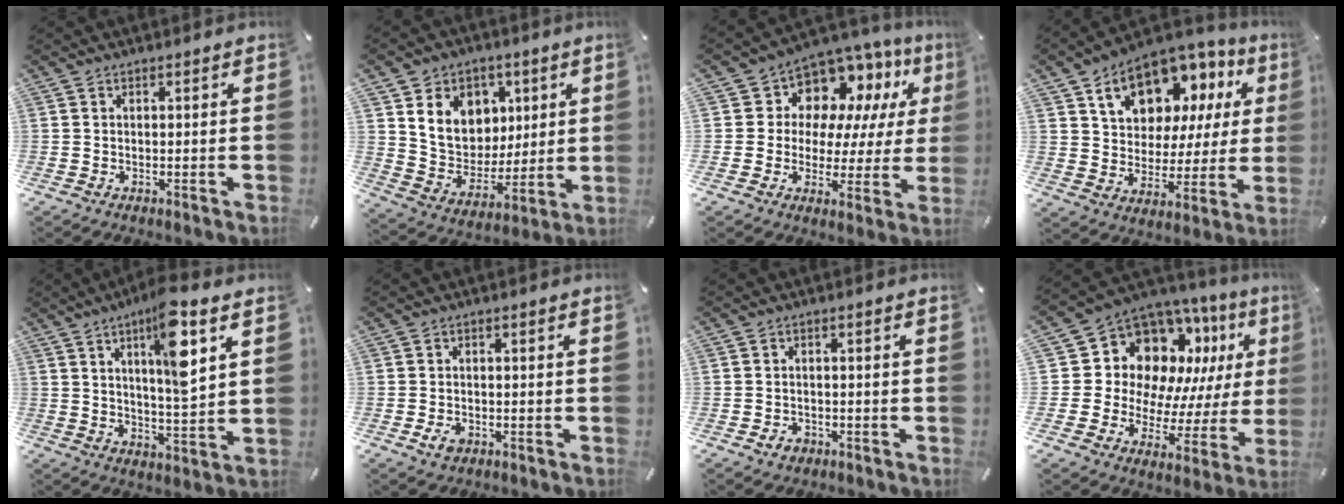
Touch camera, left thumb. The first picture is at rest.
{"total": 13.3, "force": [4.9, 11.6, 4.4], "torque": [-0.076, -0.027, 0.101]}
{"total": 9.9, "force": [6.4, 7.3, 1.6], "torque": [-0.043, -0.067, 0.124]}
{"total": 14.3, "force": [8.3, 9.8, 6.3], "torque": [-0.114, -0.048, 0.151]}
{"total": 13.6, "force": [5.8, 3.5, 11.8], "torque": [-0.177, -0.023, 0.088]}
{"total": 2.7, "force": [-1.2, 1.9, 1.5], "torque": [-0.034, 0.003, -0.025]}
{"total": 2.6, "force": [-1.3, 2.0, 1.0], "torque": [-0.018, 0.006, -0.027]}
{"total": 13.8, "force": [6.8, 10.5, 5.8], "torque": [-0.096, -0.079, 0.131]}